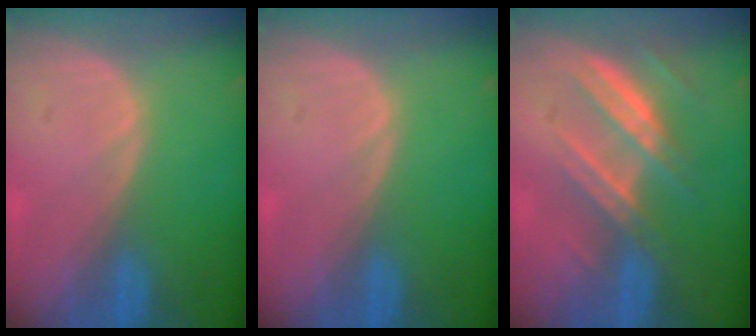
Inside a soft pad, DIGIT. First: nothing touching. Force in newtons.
{"total": 0.0}
{"total": 7.7, "press": 6.9, "slide": 3.5}